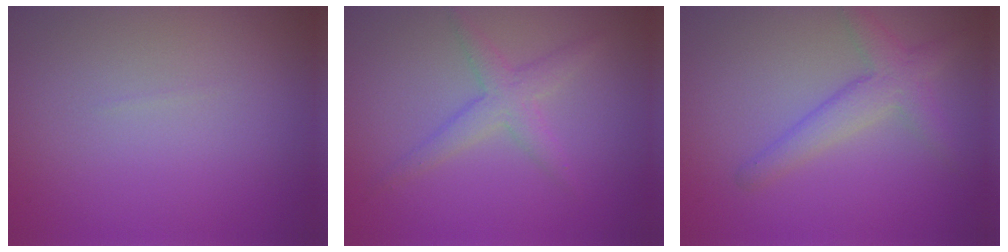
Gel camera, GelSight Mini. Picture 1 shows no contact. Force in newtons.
{"total": 2.5, "press": 2.5, "slide": 0.2}
{"total": 3.2, "press": 3.2, "slide": 0.2}